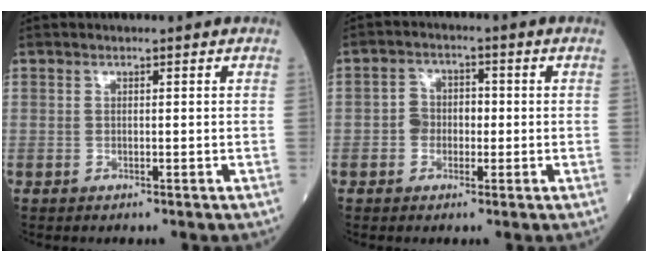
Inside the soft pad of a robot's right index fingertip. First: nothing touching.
{"total": 3.7, "force": [-0.6, 3.1, 2.0], "torque": [-0.032, 0.017, -0.016]}